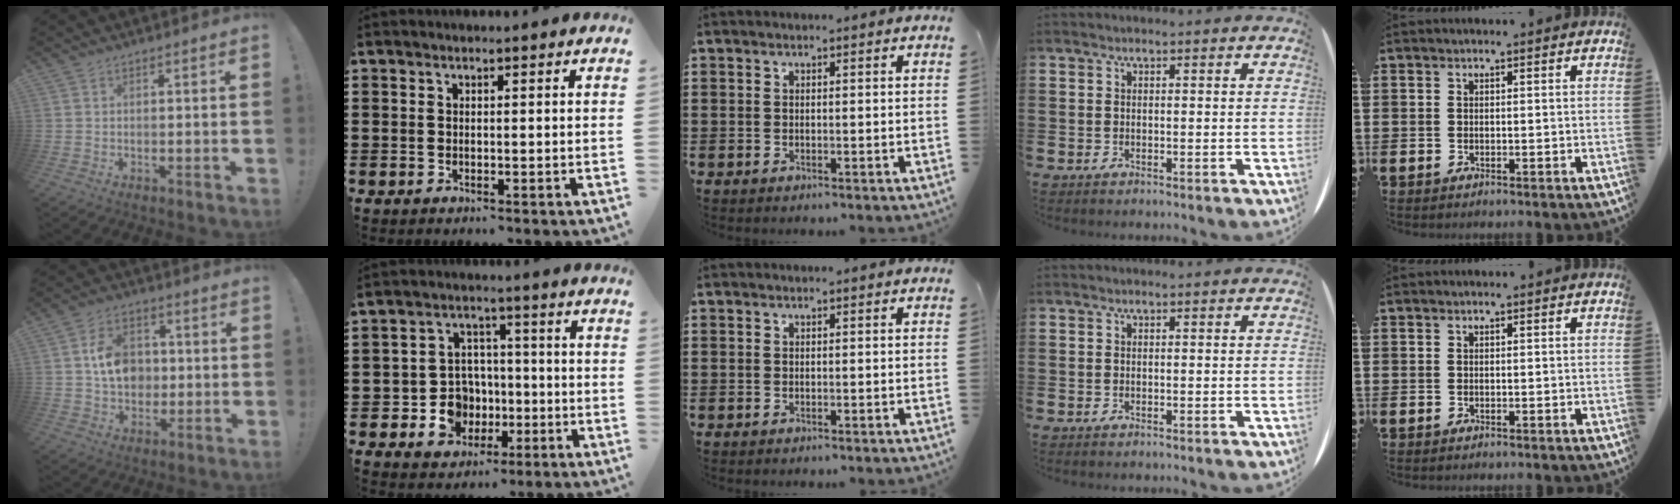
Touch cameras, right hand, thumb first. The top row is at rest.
{"thumb": {"total": 11.6, "force": [0.9, 9.3, 6.8], "torque": [-0.105, 0.013, 0.025]}, "index": {"total": 7.7, "force": [-2.1, 6.9, 2.9], "torque": [-0.083, 0.016, -0.029]}}